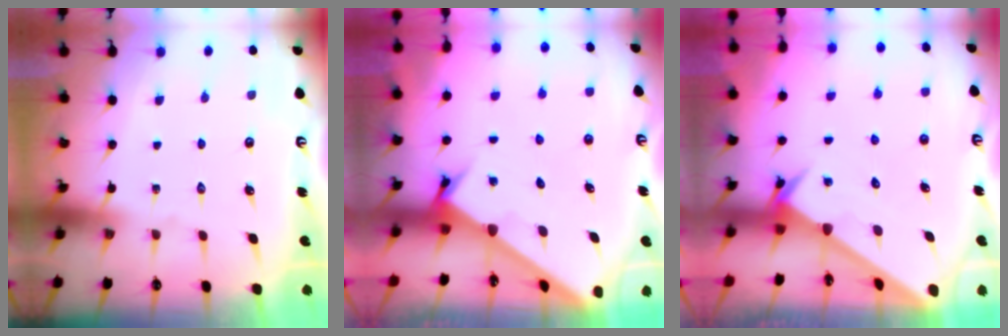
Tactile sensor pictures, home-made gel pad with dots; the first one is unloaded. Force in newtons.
{"total": 1.8, "press": 1.8, "slide": 0.2}
{"total": 2.9, "press": 2.9, "slide": 0.1}